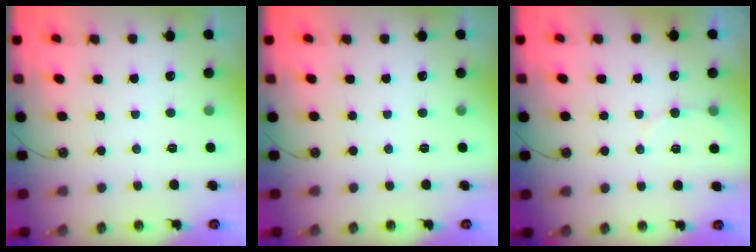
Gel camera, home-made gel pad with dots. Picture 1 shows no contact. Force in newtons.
{"total": 0.0}
{"total": 4.6, "press": 4.4, "slide": 1.4}